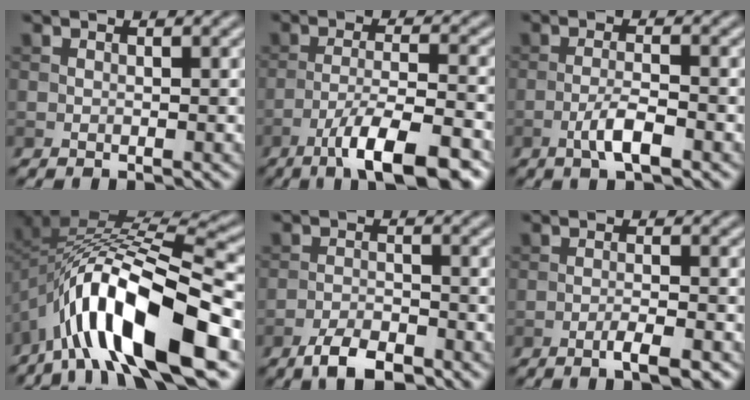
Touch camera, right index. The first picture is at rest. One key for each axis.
{"total": 9.3, "fx": -5.7, "fy": 2.0, "fz": 7.1, "tx": -0.113, "ty": 0.003, "tz": -0.096}
{"total": 3.3, "fx": -1.6, "fy": 0.7, "fz": 2.8, "tx": -0.054, "ty": 0.006, "tz": -0.035}
{"total": 13.1, "fx": -6.5, "fy": 4.4, "fz": 10.5, "tx": -0.178, "ty": 0.010, "tz": -0.118}
{"total": 3.9, "fx": -2.8, "fy": 1.4, "fz": 2.3, "tx": -0.038, "ty": 0.001, "tz": -0.056}
{"total": 3.2, "fx": -1.8, "fy": 0.6, "fz": 2.6, "tx": -0.041, "ty": 0.005, "tz": -0.036}